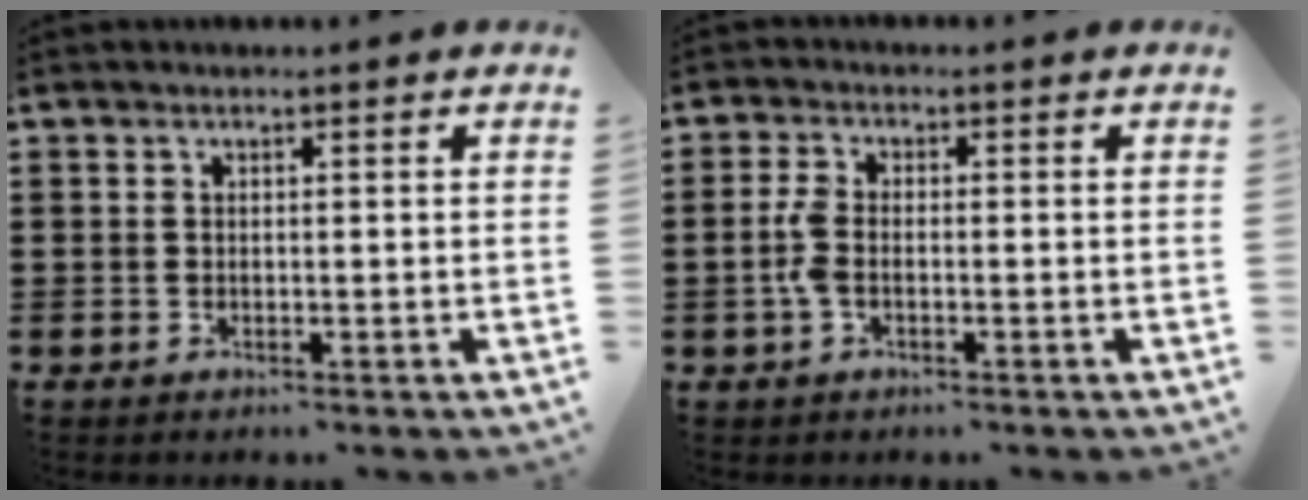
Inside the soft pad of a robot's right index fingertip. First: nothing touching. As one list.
[{"total": 3.4, "force": [-0.9, 1.6, 3.0], "torque": [-0.083, -0.006, -0.024]}]